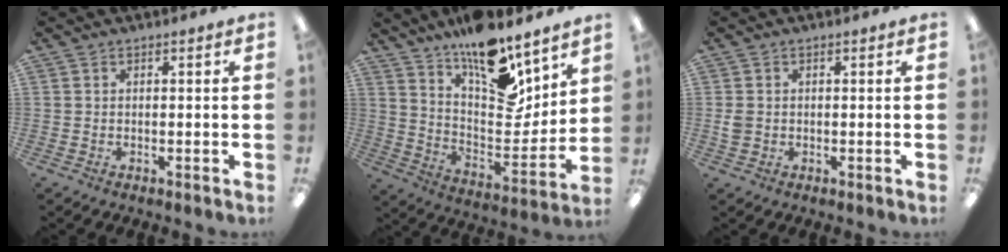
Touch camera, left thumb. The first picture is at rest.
{"total": 16.6, "force": [13.1, 6.1, 8.3], "torque": [-0.131, -0.105, 0.228]}
{"total": 2.4, "force": [-0.2, 2.1, 1.2], "torque": [-0.013, 0.001, -0.005]}